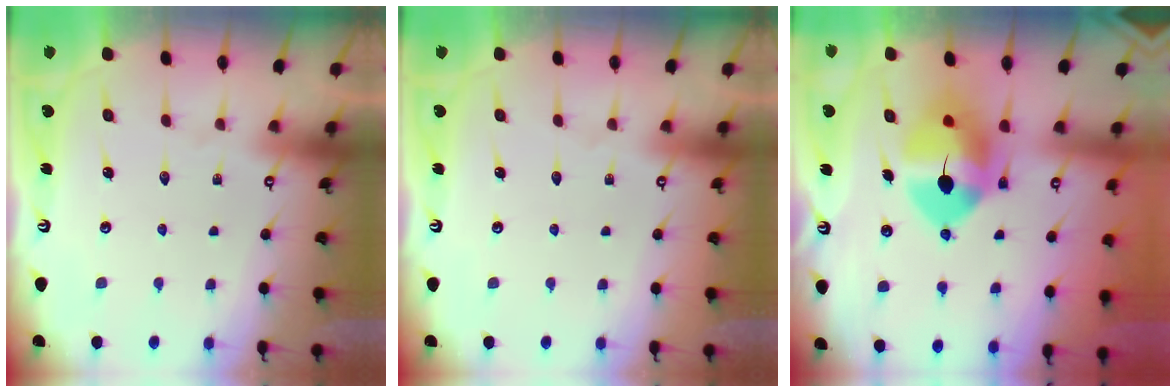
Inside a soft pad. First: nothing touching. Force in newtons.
{"total": 0.0}
{"total": 12.2, "press": 11.9, "slide": 2.3}